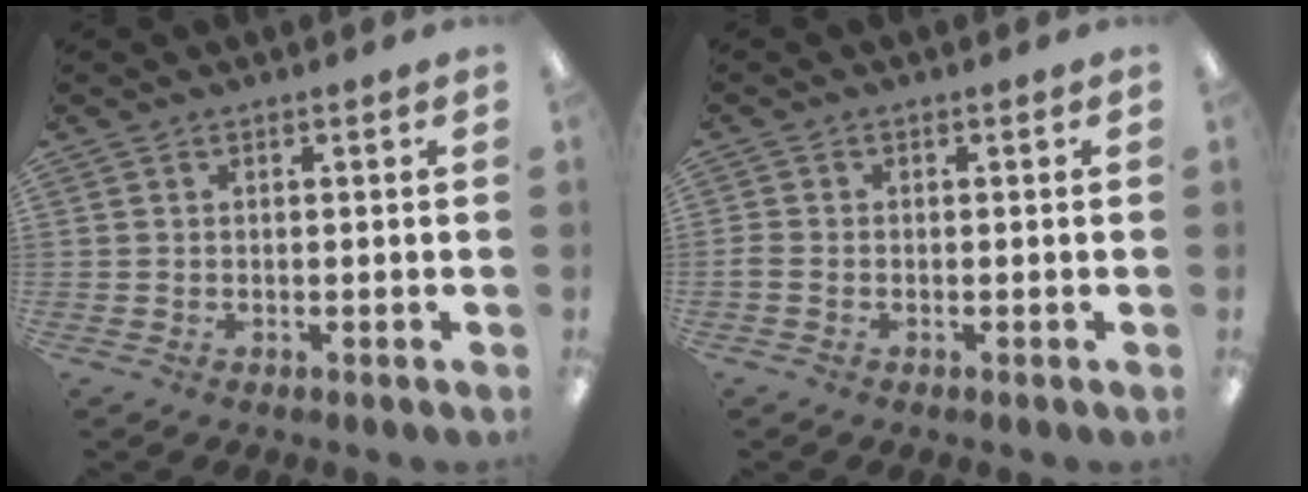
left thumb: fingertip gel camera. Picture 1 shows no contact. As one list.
[{"total": 1.0, "force": [-0.4, 0.7, 0.6], "torque": [-0.011, 0.001, -0.007]}]